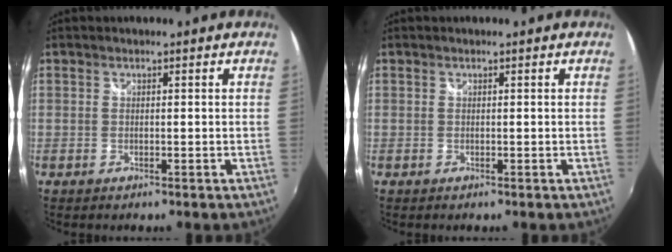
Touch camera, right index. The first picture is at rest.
{"total": 0.0}